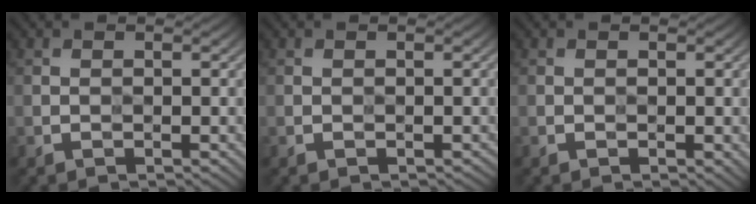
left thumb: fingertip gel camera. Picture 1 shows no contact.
{"total": 0.5, "force": [-0.4, 0.3, 0.3], "torque": [-0.002, -0.001, -0.001]}
{"total": 1.2, "force": [-0.3, 0.6, 1.1], "torque": [-0.011, -0.002, -0.001]}